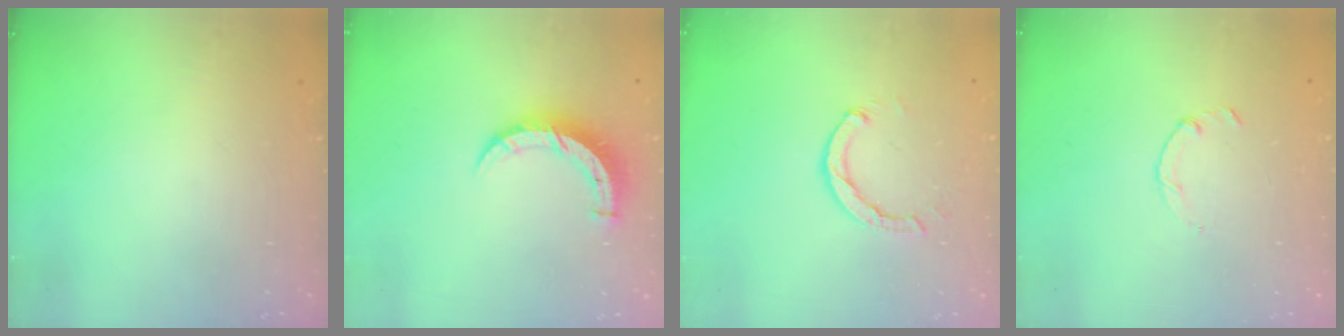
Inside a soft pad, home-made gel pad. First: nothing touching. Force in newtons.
{"total": 7.2, "press": 7.2, "slide": 0.3}
{"total": 3.4, "press": 3.4, "slide": 0.4}
{"total": 1.5, "press": 1.4, "slide": 0.3}